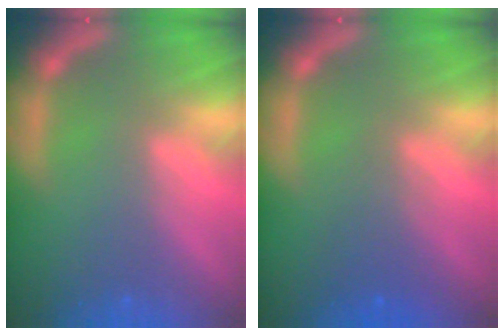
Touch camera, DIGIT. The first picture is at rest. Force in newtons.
{"total": 2.5}